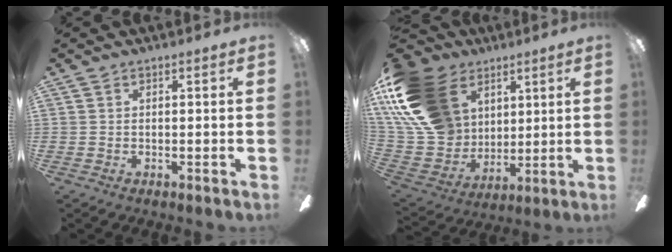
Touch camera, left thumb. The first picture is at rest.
{"total": 23.9, "force": [10.1, 17.6, 12.6], "torque": [-0.281, -0.030, 0.197]}